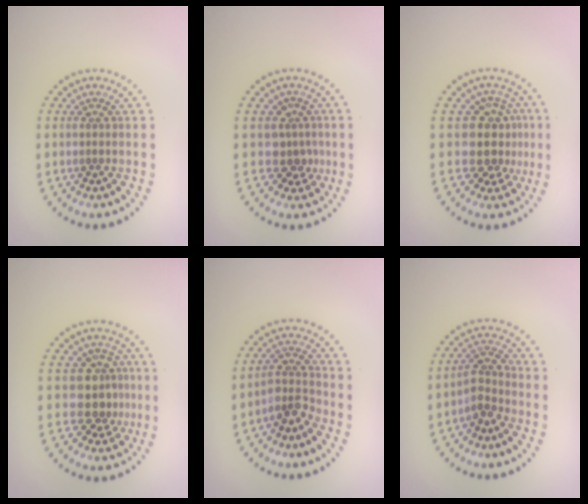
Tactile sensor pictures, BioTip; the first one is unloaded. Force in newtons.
{"total": 2.5, "press": 1.9, "slide": 1.7}
{"total": 4.1, "press": 3.3, "slide": 2.5}
{"total": 3.7, "press": 3.2, "slide": 1.9}
{"total": 2.7, "press": 2.0, "slide": 1.8}
{"total": 2.6, "press": 2.0, "slide": 1.6}